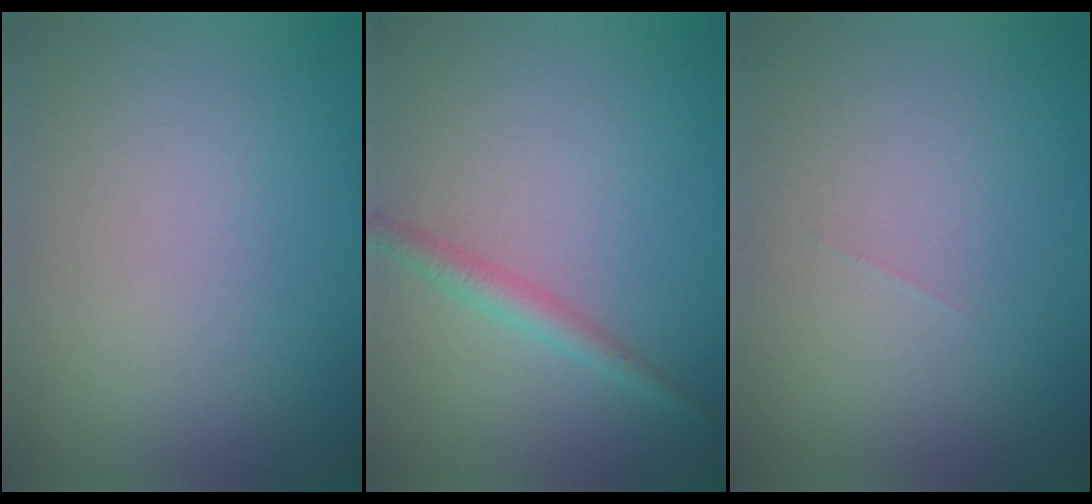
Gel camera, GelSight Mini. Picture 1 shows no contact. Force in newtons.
{"total": 1.9, "press": 1.9, "slide": 0.0}
{"total": 0.0}